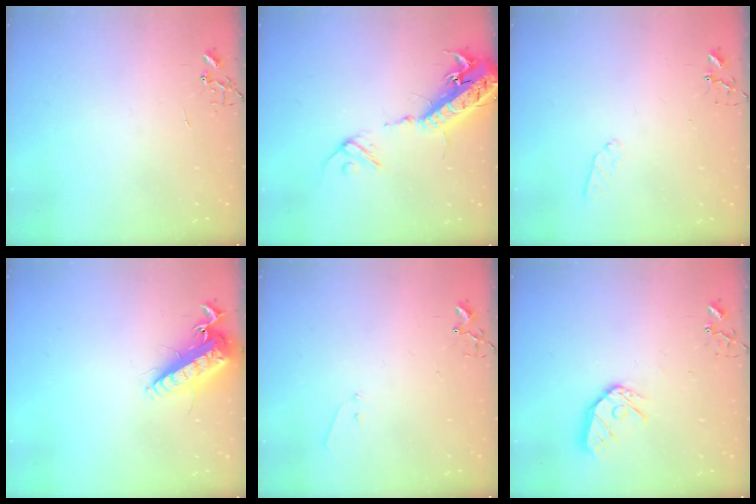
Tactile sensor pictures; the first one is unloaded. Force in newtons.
{"total": 18.2, "press": 17.7, "slide": 4.1}
{"total": 6.6, "press": 6.5, "slide": 0.6}
{"total": 14.6, "press": 14.4, "slide": 2.8}
{"total": 5.7, "press": 5.7, "slide": 0.7}
{"total": 11.3, "press": 11.2, "slide": 1.3}